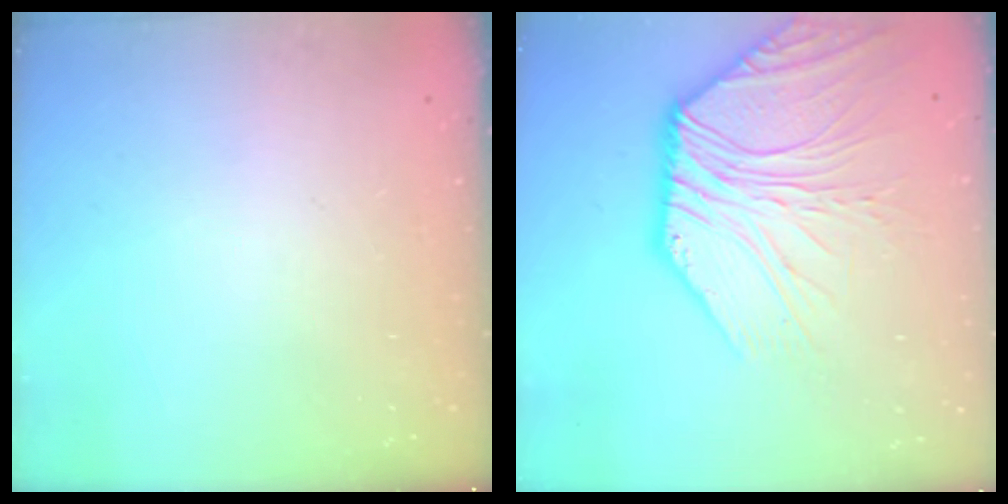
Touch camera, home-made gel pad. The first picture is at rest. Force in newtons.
{"total": 10.6, "press": 10.5, "slide": 1.3}